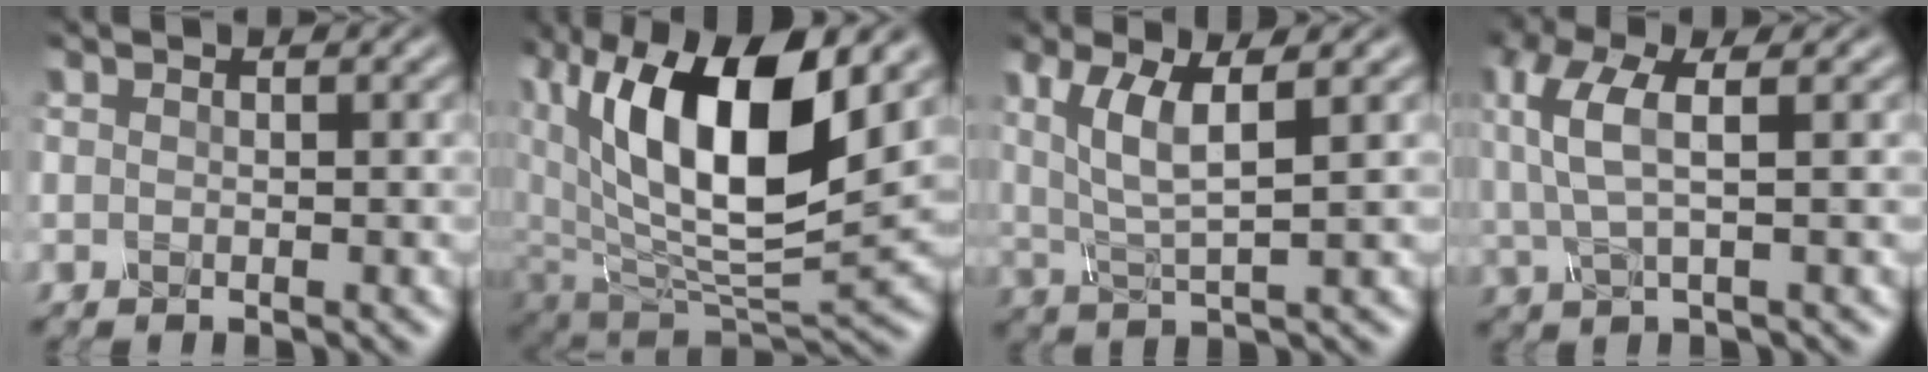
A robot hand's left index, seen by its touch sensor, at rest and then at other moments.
{"total": 13.5, "force": [4.5, 7.0, 10.6], "torque": [-0.173, -0.003, 0.084]}
{"total": 5.3, "force": [1.6, 1.6, 4.9], "torque": [-0.104, -0.003, 0.034]}
{"total": 4.6, "force": [1.0, 1.7, 4.1], "torque": [-0.104, 0.003, 0.019]}